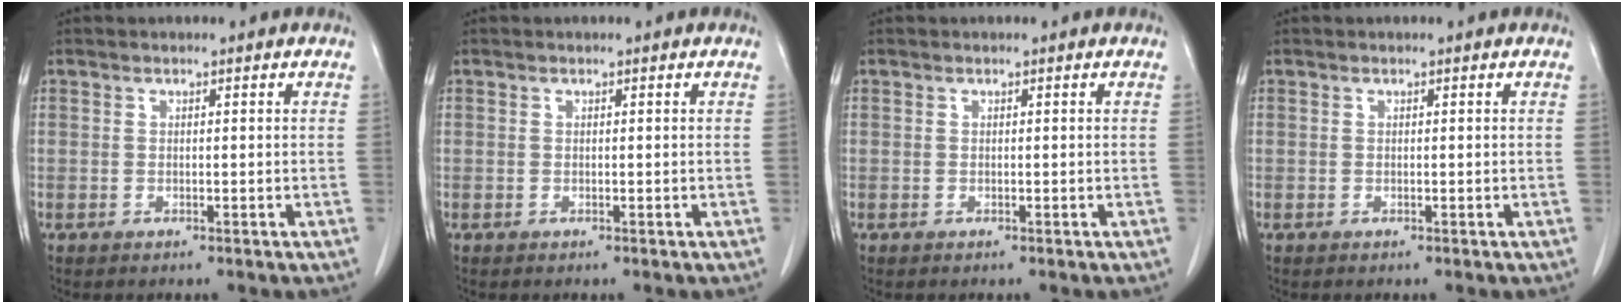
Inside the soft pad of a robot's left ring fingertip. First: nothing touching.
{"total": 0.0}
{"total": 0.0}
{"total": 0.0}